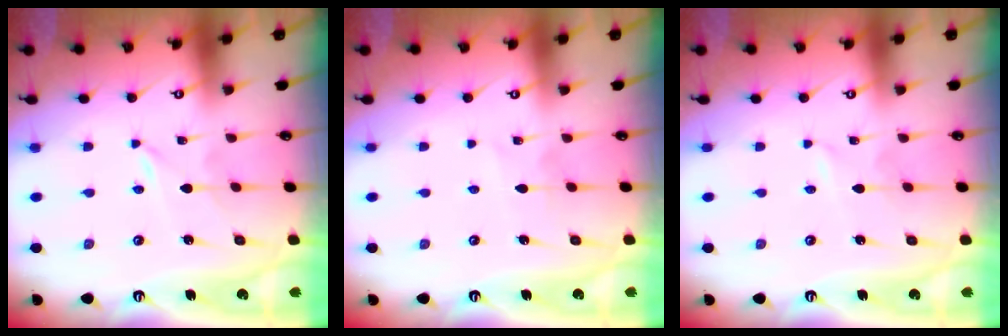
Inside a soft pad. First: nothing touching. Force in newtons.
{"total": 3.6, "press": 3.5, "slide": 0.4}
{"total": 0.7, "press": 0.7, "slide": 0.1}